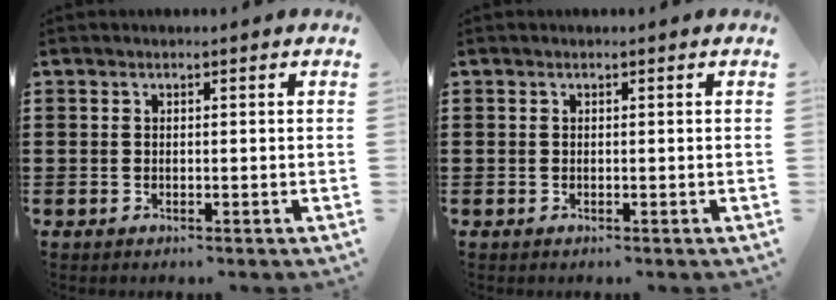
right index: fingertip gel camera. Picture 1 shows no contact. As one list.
[{"total": 0.0}]